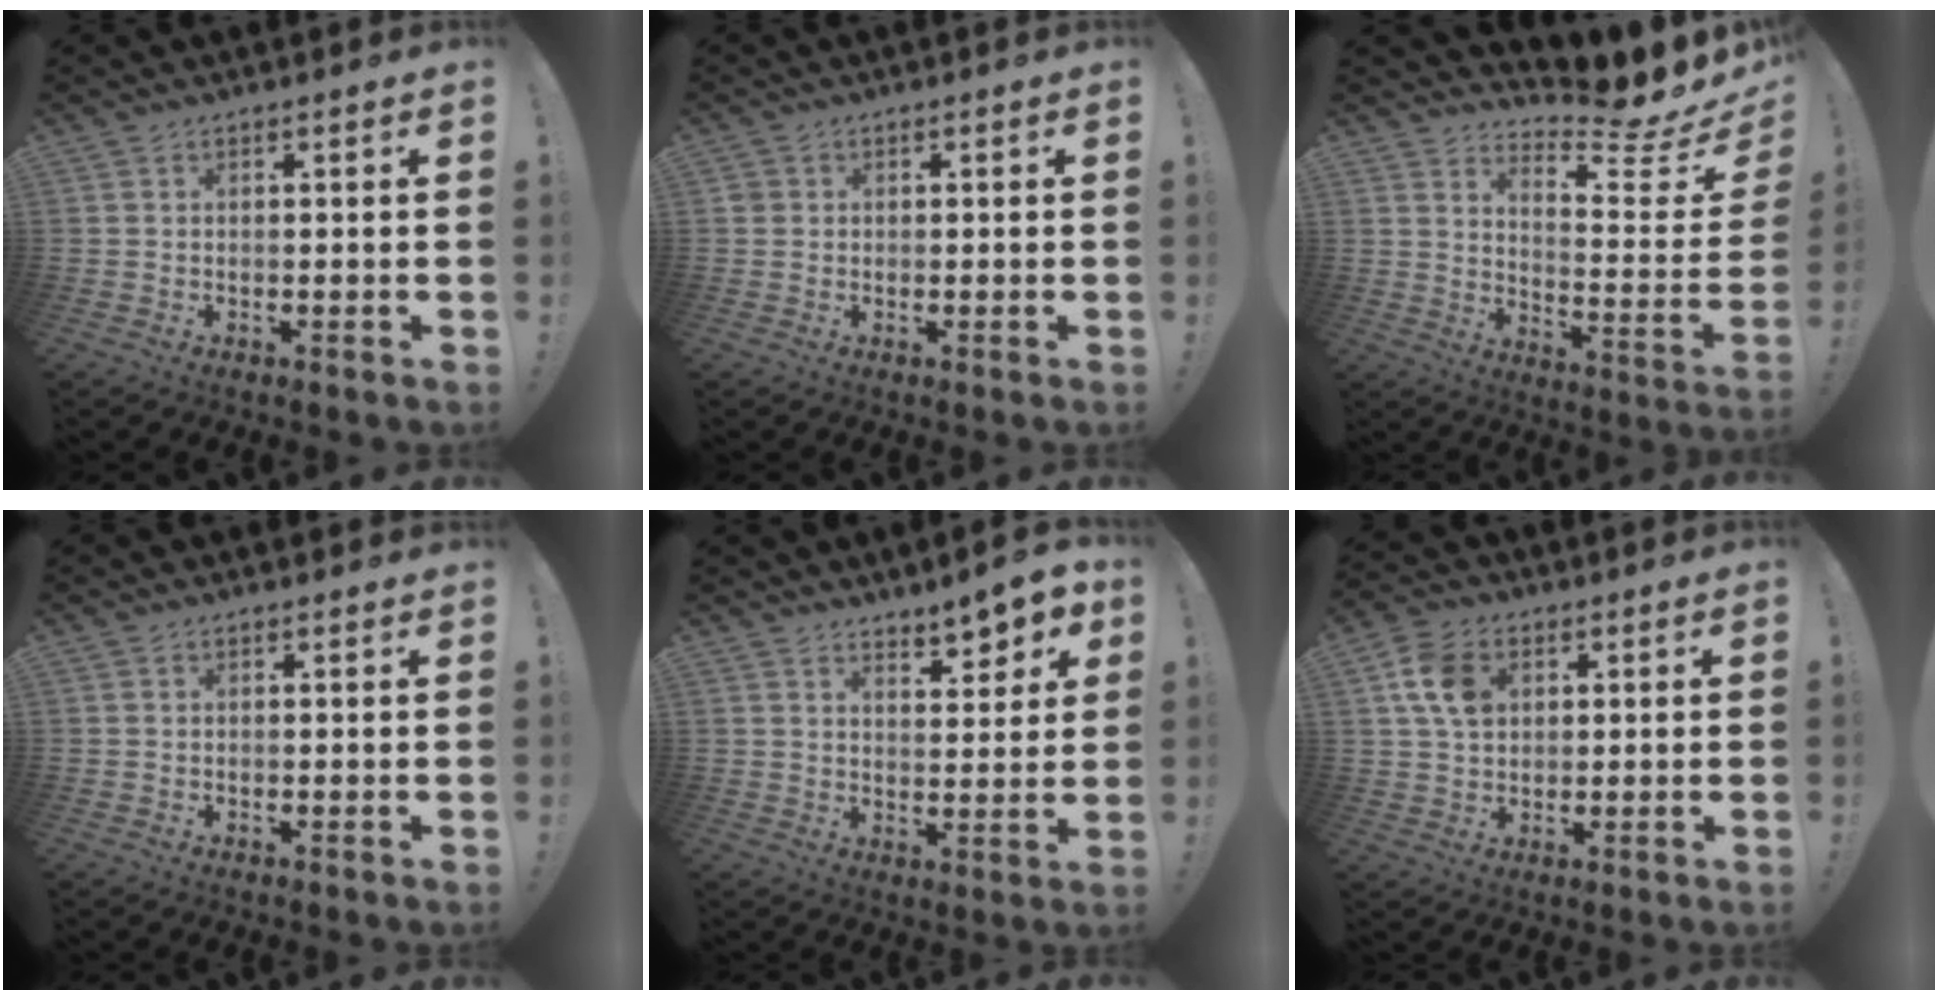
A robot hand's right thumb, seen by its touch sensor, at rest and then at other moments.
{"total": 1.5, "force": [0.5, 1.3, 0.4], "torque": [-0.007, 0.002, 0.010]}
{"total": 9.5, "force": [8.3, 0.6, 4.6], "torque": [-0.053, -0.101, 0.125]}
{"total": 0.6, "force": [0.6, 0.2, 0.0], "torque": [0.014, -0.006, 0.009]}
{"total": 7.5, "force": [6.2, 2.0, 3.8], "torque": [-0.032, -0.054, 0.105]}
{"total": 10.0, "force": [2.9, 7.5, 6.0], "torque": [-0.097, 0.007, 0.057]}